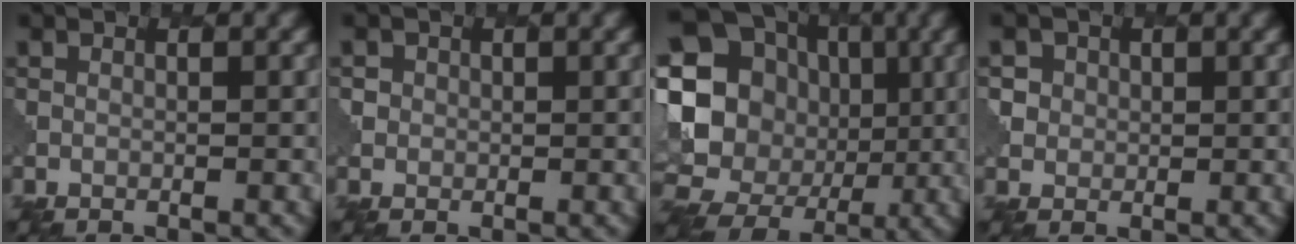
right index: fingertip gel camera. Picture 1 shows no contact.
{"total": 1.4, "force": [0.6, 1.3, -0.1], "torque": [0.008, 0.002, 0.002]}
{"total": 20.7, "force": [-1.0, 19.3, 7.4], "torque": [-0.170, 0.011, -0.047]}
{"total": 3.0, "force": [1.5, 2.5, 0.4], "torque": [-0.009, 0.005, 0.021]}